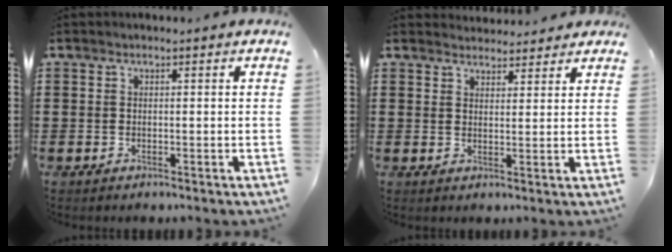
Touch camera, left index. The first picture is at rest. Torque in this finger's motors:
{"motor_torque": [2.14, 0.00, 0.06, 0.02]}